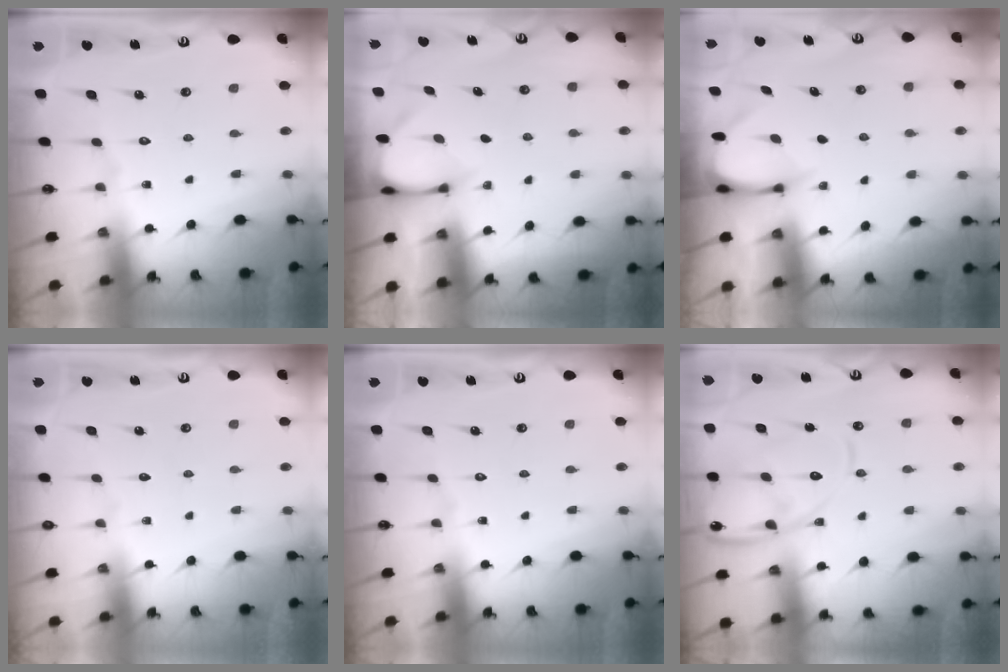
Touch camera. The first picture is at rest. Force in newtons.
{"total": 3.1, "press": 3.1, "slide": 0.3}
{"total": 3.4, "press": 3.4, "slide": 0.3}
{"total": 0.0}
{"total": 0.0}
{"total": 15.1, "press": 15.0, "slide": 1.5}